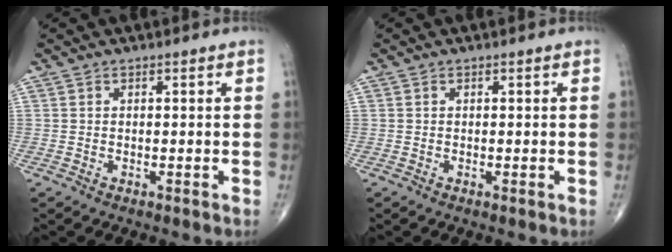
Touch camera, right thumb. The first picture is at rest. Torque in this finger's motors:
{"motor_torque": [0.02, 0.00, -0.19, -0.19, 0.02]}